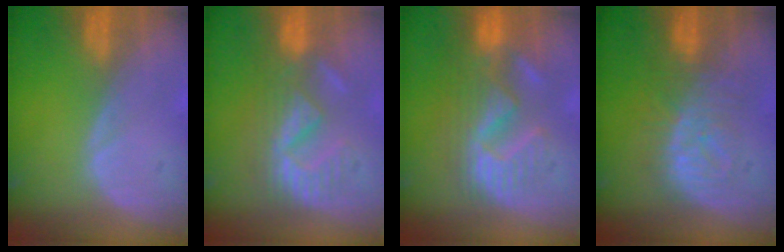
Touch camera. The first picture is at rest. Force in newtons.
{"total": 8.9, "press": 8.1, "slide": 3.6}
{"total": 10.8, "press": 9.8, "slide": 4.5}
{"total": 8.2, "press": 7.9, "slide": 2.1}